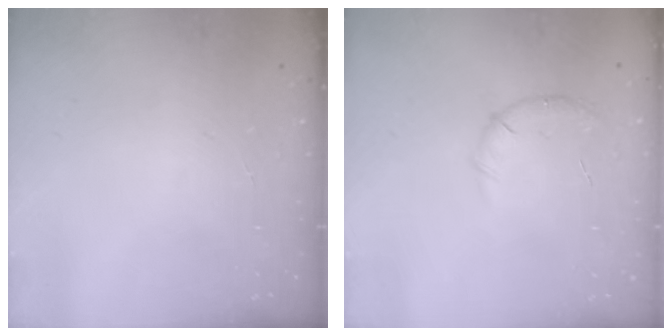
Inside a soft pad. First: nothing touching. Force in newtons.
{"total": 6.8, "press": 6.5, "slide": 1.9}